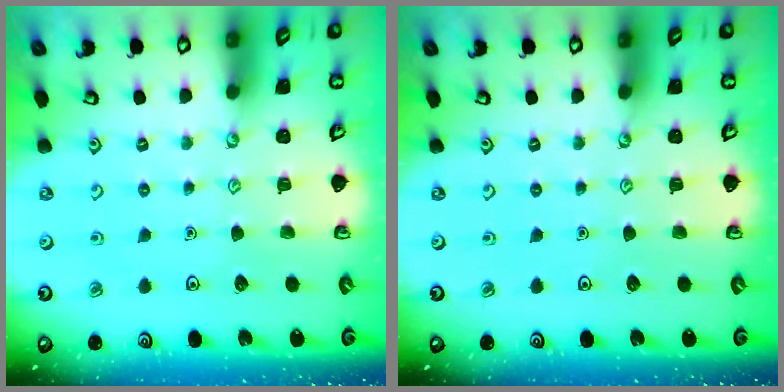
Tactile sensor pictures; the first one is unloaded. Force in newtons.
{"total": 0.0}